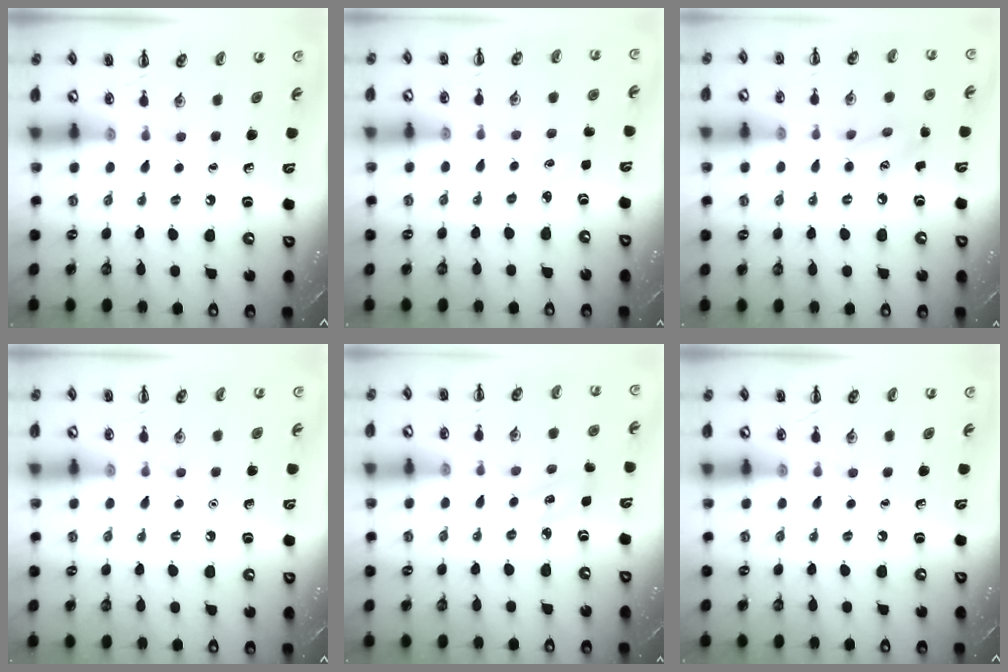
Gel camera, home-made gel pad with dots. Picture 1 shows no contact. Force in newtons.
{"total": 1.5, "press": 1.4, "slide": 0.4}
{"total": 7.0, "press": 7.0, "slide": 0.8}
{"total": 1.6, "press": 1.6, "slide": 0.1}
{"total": 4.9, "press": 4.7, "slide": 1.2}
{"total": 0.0}